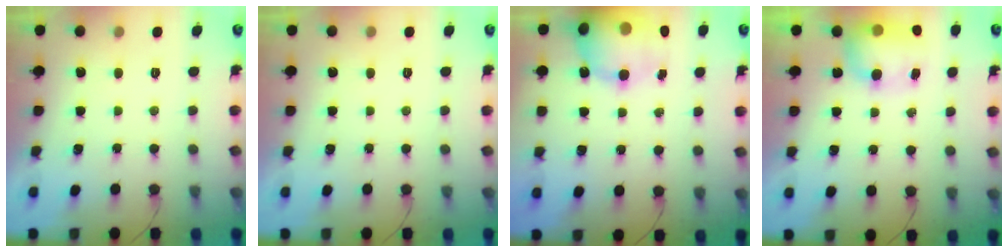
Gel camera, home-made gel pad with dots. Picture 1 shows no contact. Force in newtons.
{"total": 0.0}
{"total": 16.7, "press": 16.5, "slide": 2.8}
{"total": 12.0, "press": 9.4, "slide": 7.5}